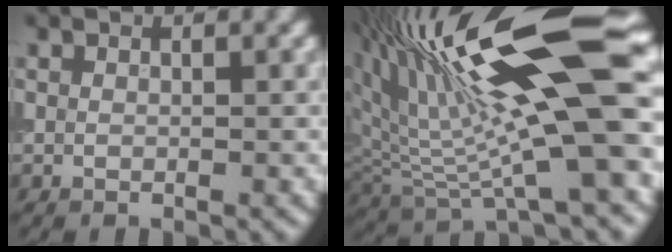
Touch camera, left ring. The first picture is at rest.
{"total": 15.3, "force": [4.7, 4.1, 14.0], "torque": [-0.226, 0.009, 0.075]}